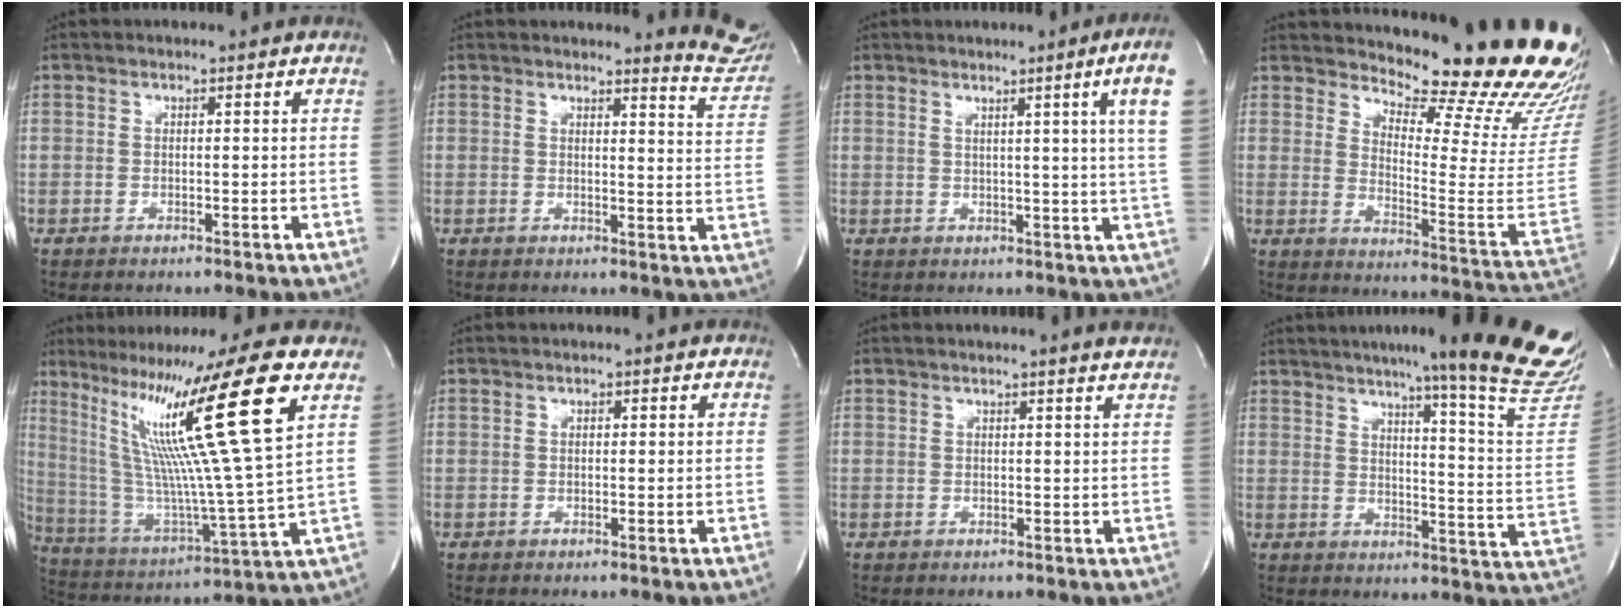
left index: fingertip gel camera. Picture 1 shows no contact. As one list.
[{"total": 7.4, "force": [7.4, 0.2, 0.9], "torque": [0.001, -0.074, 0.056]}, {"total": 8.0, "force": [3.8, -2.0, 6.7], "torque": [-0.086, -0.022, 0.033]}, {"total": 22.8, "force": [20.9, 2.1, 8.9], "torque": [-0.127, -0.139, 0.248]}, {"total": 22.5, "force": [10.7, -2.2, 19.6], "torque": [-0.348, -0.006, 0.170]}, {"total": 0.9, "force": [0.3, 0.4, 0.7], "torque": [-0.015, 0.006, 0.006]}, {"total": 2.8, "force": [2.5, -0.6, 1.2], "torque": [-0.022, -0.004, 0.023]}, {"total": 24.5, "force": [20.4, -1.5, 13.5], "torque": [-0.182, -0.097, 0.246]}]